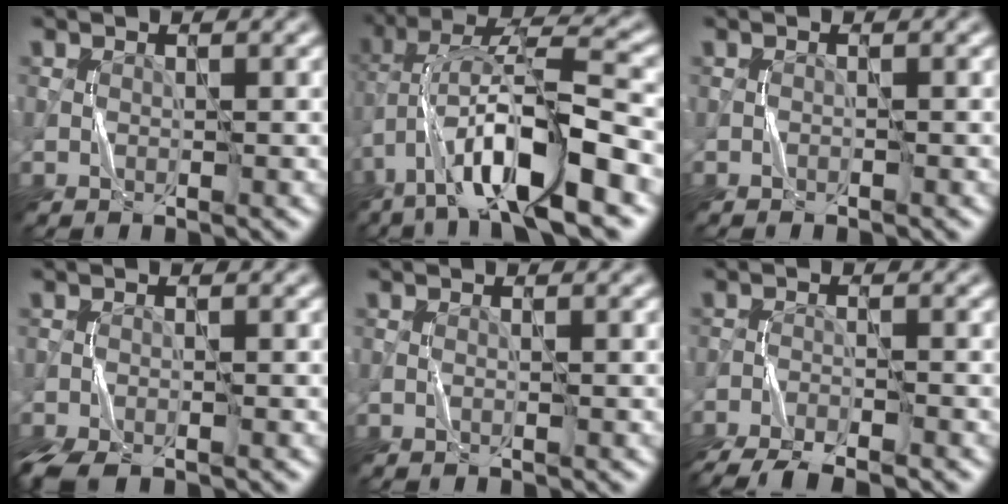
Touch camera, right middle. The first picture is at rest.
{"total": 11.8, "force": [-4.6, 3.1, 10.3], "torque": [-0.193, 0.027, -0.082]}
{"total": 0.5, "force": [-0.5, 0.0, 0.3], "torque": [-0.005, 0.002, -0.009]}
{"total": 3.0, "force": [-2.2, 0.7, 1.9], "torque": [-0.045, -0.010, -0.046]}
{"total": 0.0}
{"total": 6.6, "force": [-5.8, 1.1, 2.8], "torque": [-0.057, -0.025, -0.102]}